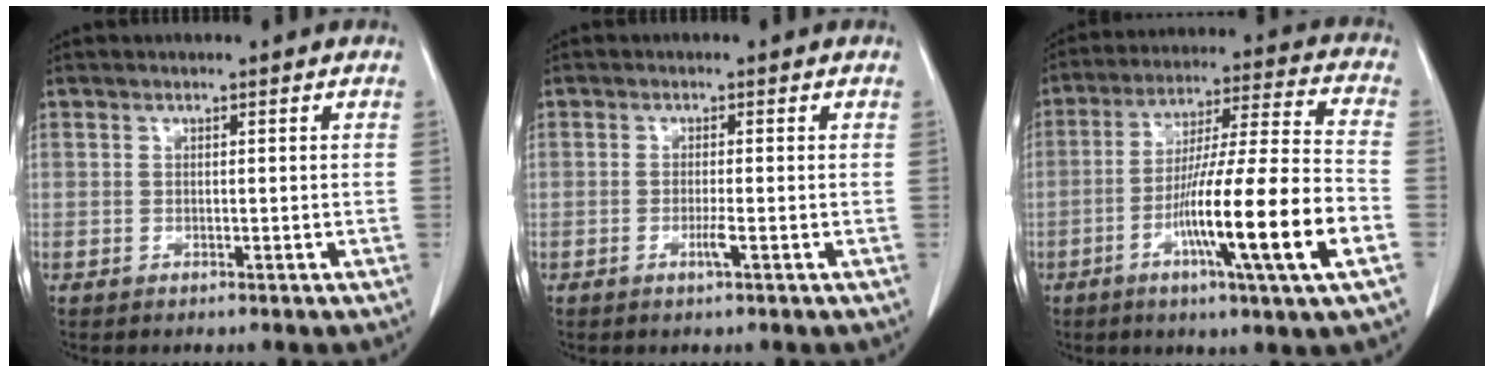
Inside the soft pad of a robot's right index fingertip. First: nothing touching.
{"total": 1.6, "force": [-0.7, -0.2, 1.5], "torque": [-0.033, -0.003, -0.011]}
{"total": 18.4, "force": [-6.4, -0.7, 17.2], "torque": [-0.298, -0.012, -0.108]}